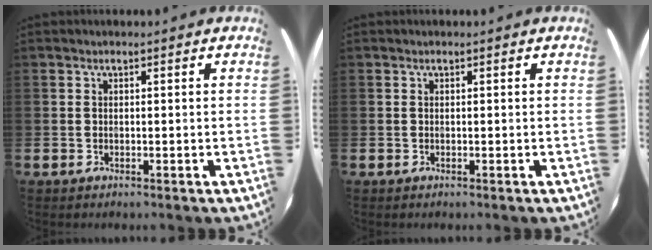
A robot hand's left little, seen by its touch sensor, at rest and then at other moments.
{"total": 0.0}